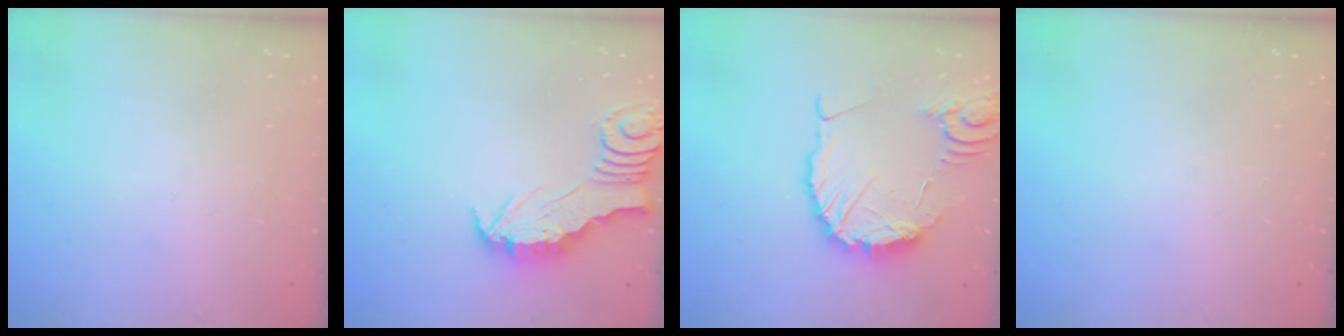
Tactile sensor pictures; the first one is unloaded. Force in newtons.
{"total": 2.9, "press": 2.9, "slide": 0.2}
{"total": 12.3, "press": 12.2, "slide": 1.6}
{"total": 0.0}